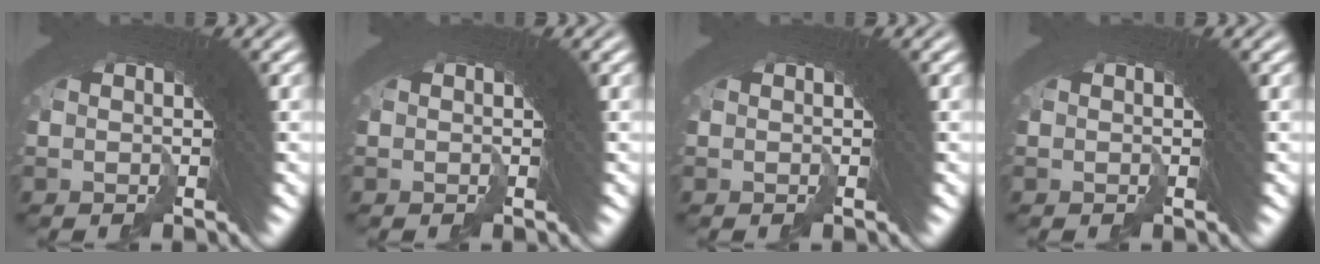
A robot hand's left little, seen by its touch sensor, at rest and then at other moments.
{"total": 0.0}
{"total": 0.0}
{"total": 0.0}